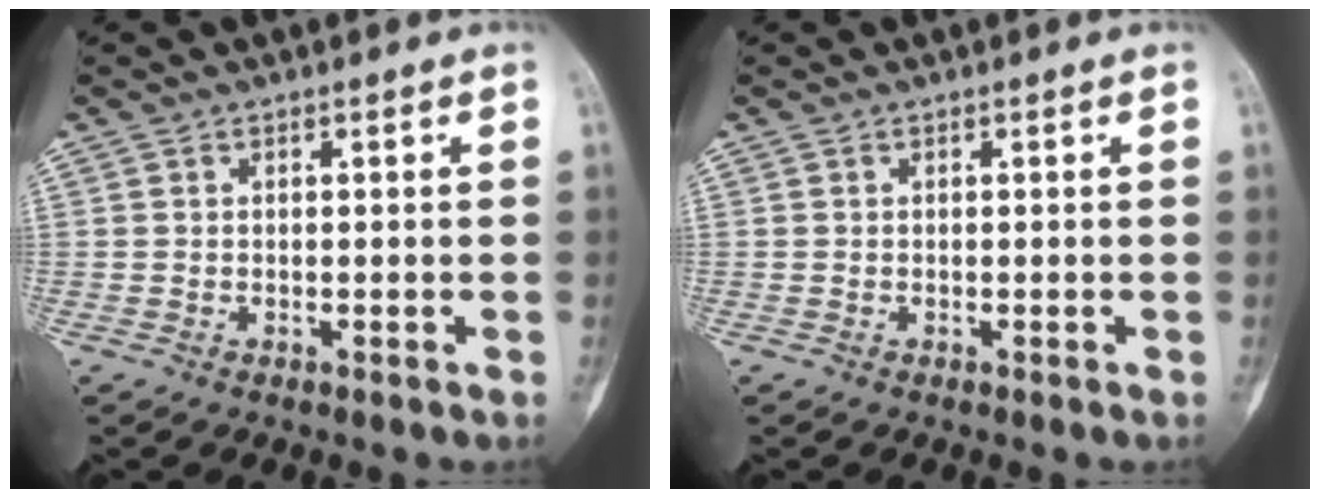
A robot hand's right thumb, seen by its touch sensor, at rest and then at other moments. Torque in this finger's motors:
{"motor_torque": [0.00, 0.00, 0.05, -0.05, 0.06]}